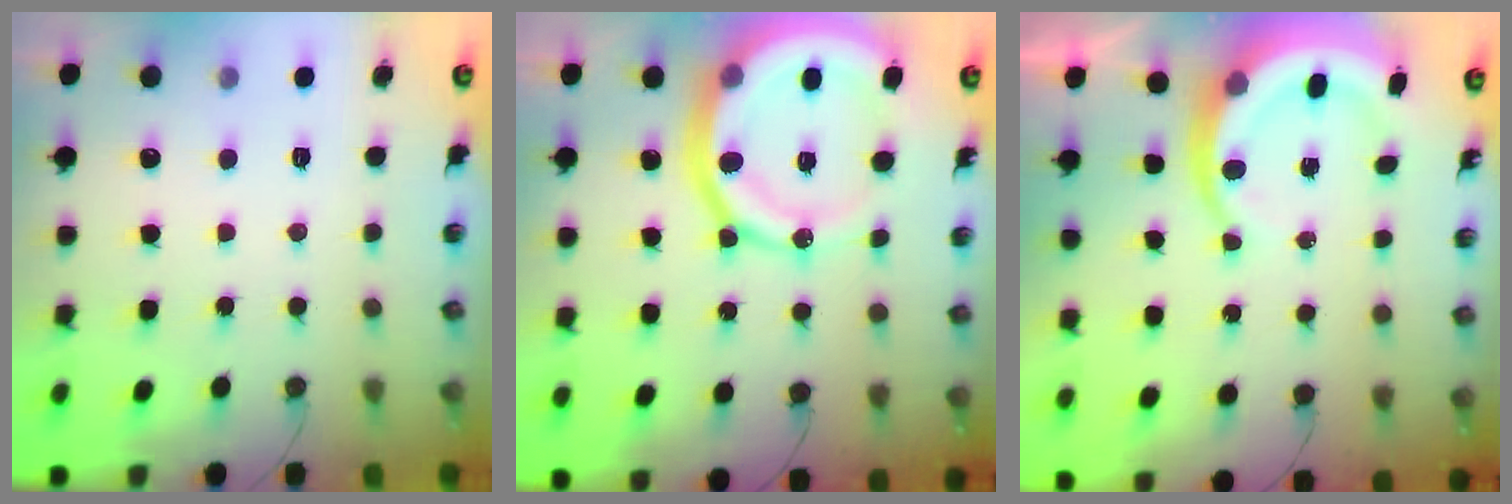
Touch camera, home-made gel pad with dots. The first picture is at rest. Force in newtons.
{"total": 21.0, "press": 20.9, "slide": 2.5}
{"total": 9.5, "press": 9.2, "slide": 2.3}